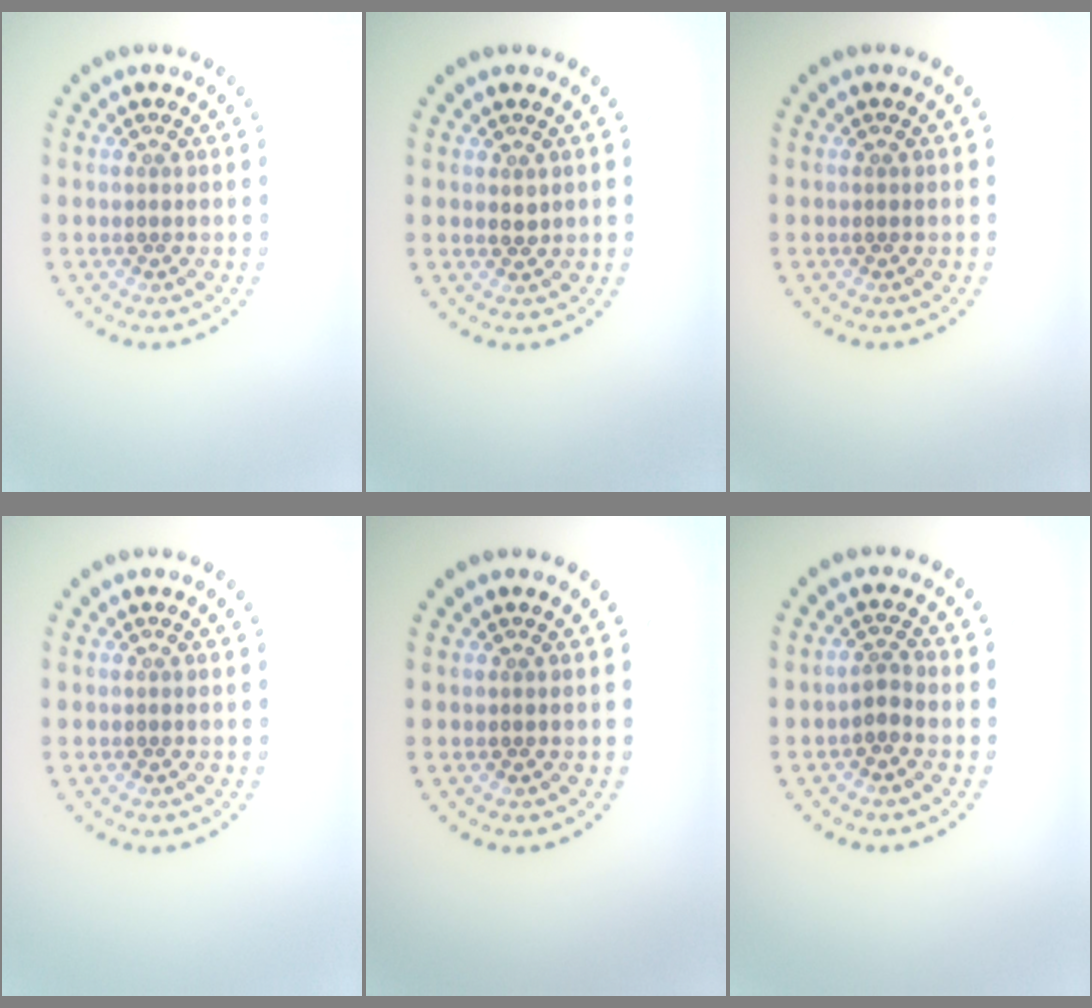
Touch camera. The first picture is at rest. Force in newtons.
{"total": 0.7, "press": 0.7, "slide": 0.1}
{"total": 0.0}
{"total": 0.0}
{"total": 0.0}
{"total": 1.5, "press": 1.0, "slide": 1.0}